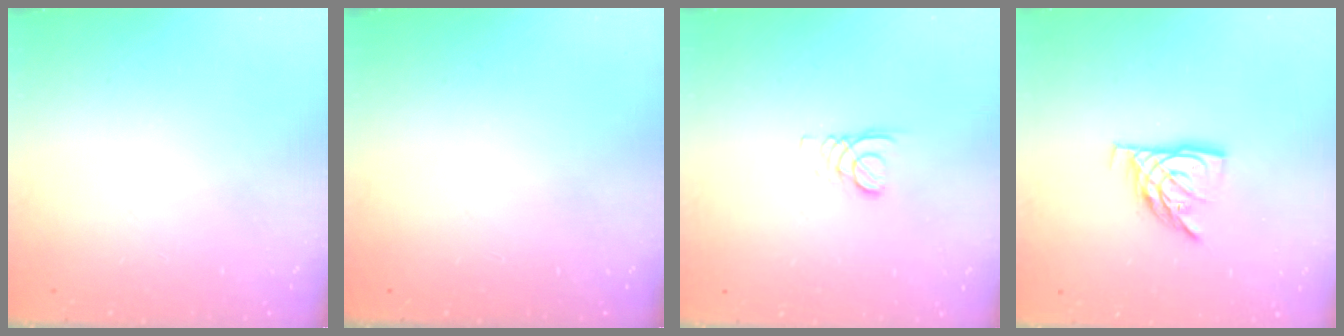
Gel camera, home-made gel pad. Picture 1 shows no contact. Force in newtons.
{"total": 0.0}
{"total": 2.4, "press": 2.4, "slide": 0.2}
{"total": 10.7, "press": 10.6, "slide": 1.0}